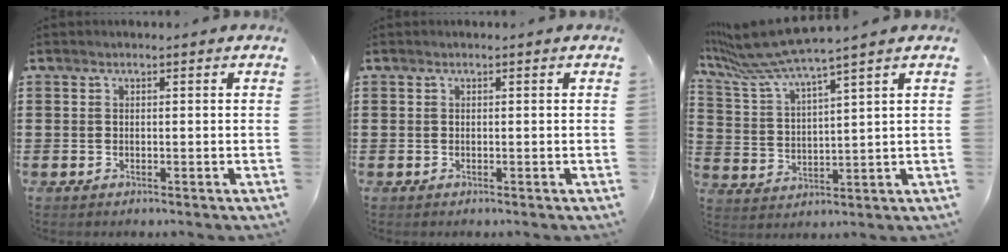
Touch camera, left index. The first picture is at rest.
{"total": 0.0}
{"total": 7.5, "force": [6.5, -0.5, 3.8], "torque": [-0.107, -0.037, 0.109]}